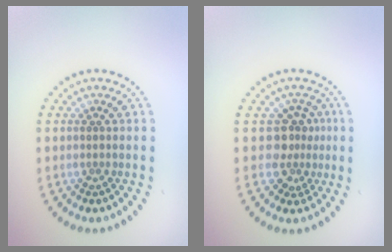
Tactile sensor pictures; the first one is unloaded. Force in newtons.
{"total": 2.8, "press": 2.0, "slide": 1.9}